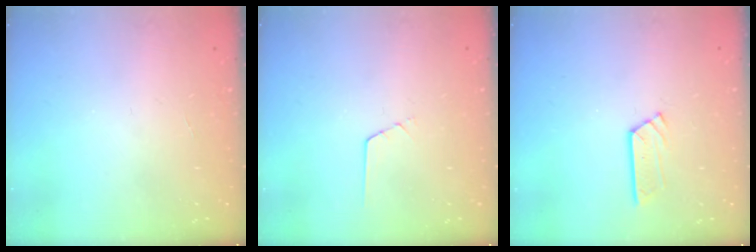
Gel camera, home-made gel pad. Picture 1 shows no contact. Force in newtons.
{"total": 0.6, "press": 0.5, "slide": 0.2}
{"total": 3.8, "press": 3.8, "slide": 0.3}